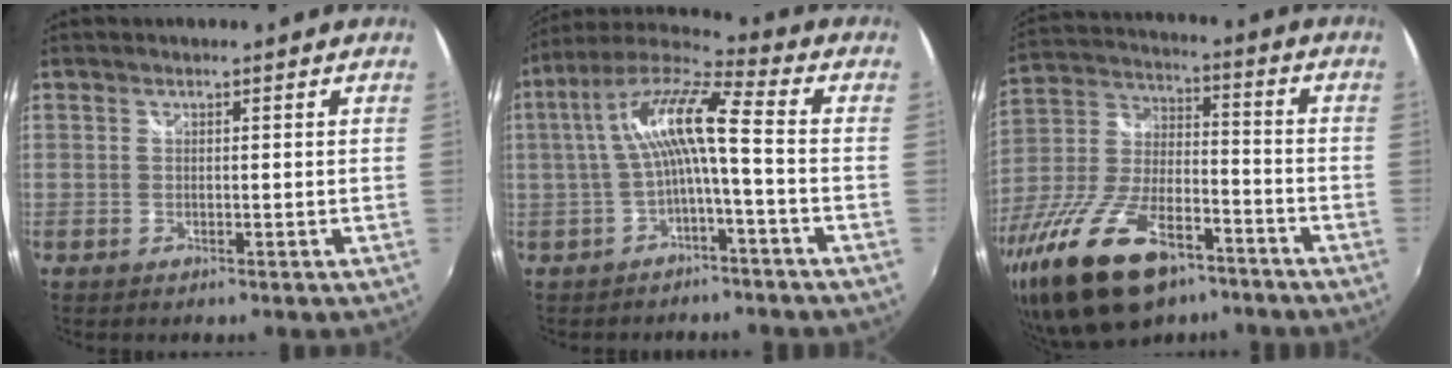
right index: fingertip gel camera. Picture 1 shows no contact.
{"total": 10.9, "force": [-1.3, 1.0, 10.8], "torque": [-0.221, 0.021, -0.024]}
{"total": 22.2, "force": [-14.1, 9.9, 14.1], "torque": [-0.292, -0.022, -0.244]}